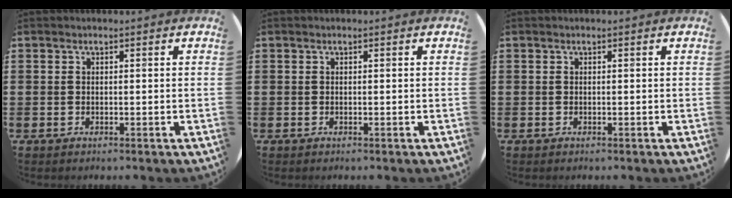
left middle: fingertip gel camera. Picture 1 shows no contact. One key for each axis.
{"total": 0.0}
{"total": 0.0}